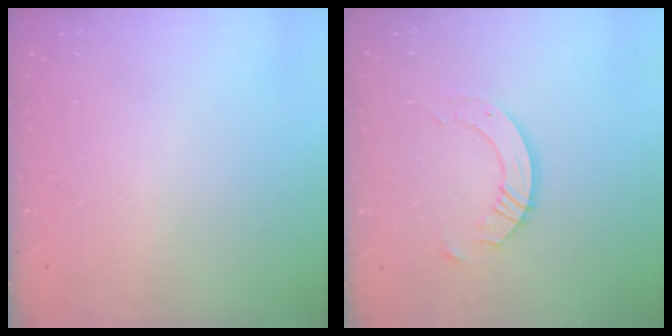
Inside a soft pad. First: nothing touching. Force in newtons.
{"total": 8.0, "press": 7.9, "slide": 0.7}